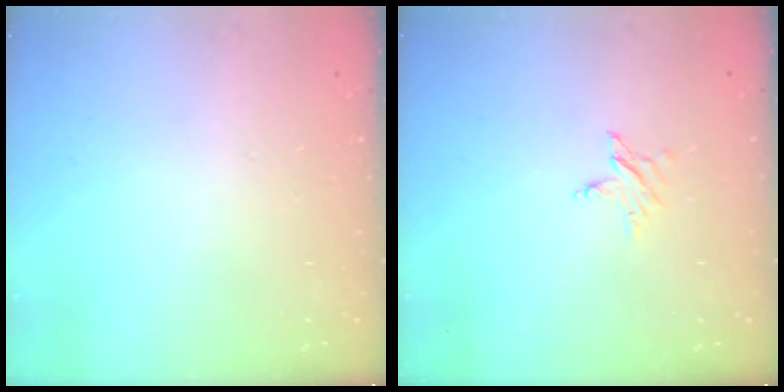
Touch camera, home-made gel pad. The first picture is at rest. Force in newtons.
{"total": 2.8, "press": 2.8, "slide": 0.1}